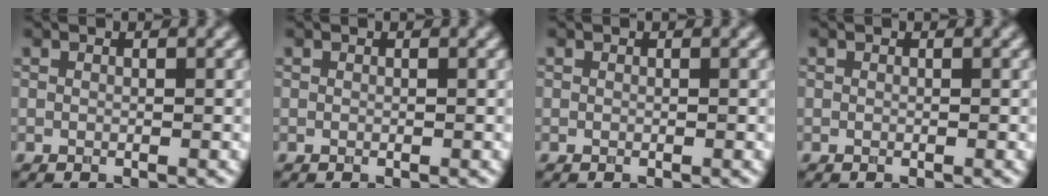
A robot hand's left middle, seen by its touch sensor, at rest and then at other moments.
{"total": 0.0}
{"total": 0.0}
{"total": 0.0}